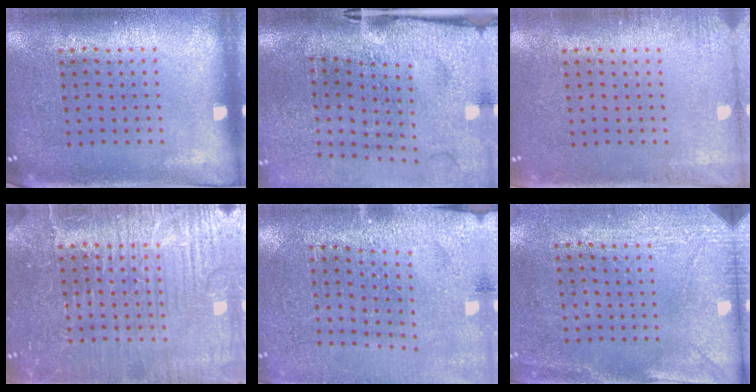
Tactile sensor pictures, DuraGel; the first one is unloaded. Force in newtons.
{"total": 4.3, "press": 3.4, "slide": 2.6}
{"total": 1.4, "press": 1.4, "slide": 0.2}
{"total": 4.6, "press": 4.6, "slide": 0.6}
{"total": 2.8, "press": 2.8, "slide": 0.1}
{"total": 3.0, "press": 2.3, "slide": 1.8}